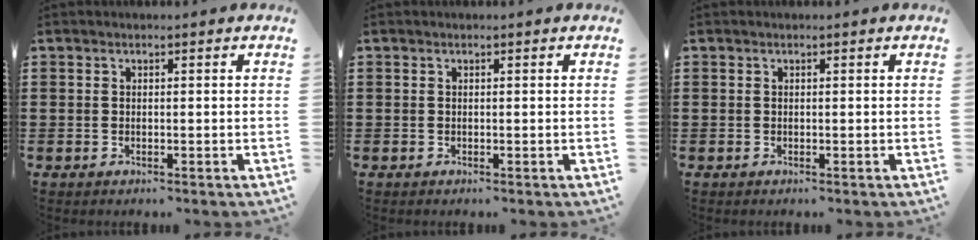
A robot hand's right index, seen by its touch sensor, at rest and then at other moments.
{"total": 0.0}
{"total": 0.0}